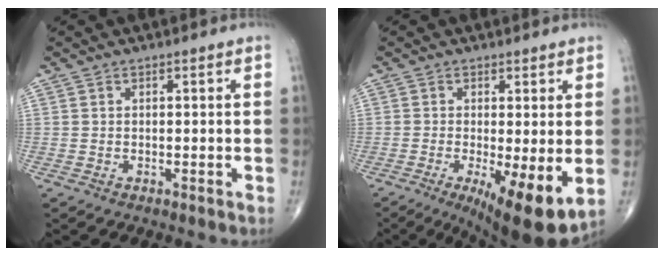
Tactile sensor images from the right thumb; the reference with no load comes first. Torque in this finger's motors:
{"motor_torque": [1.37, 2.21, 0.35, -0.52, 0.37]}